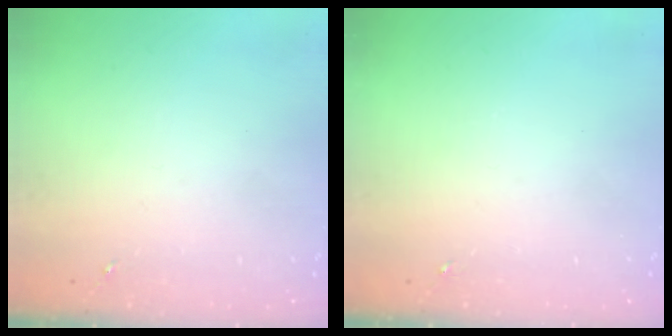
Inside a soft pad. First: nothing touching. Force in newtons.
{"total": 0.0}